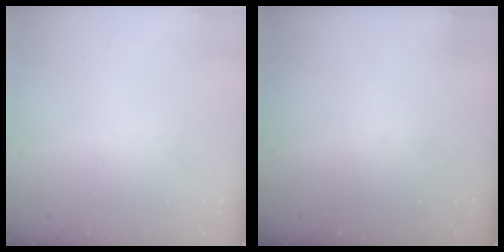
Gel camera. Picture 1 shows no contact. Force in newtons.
{"total": 0.0}